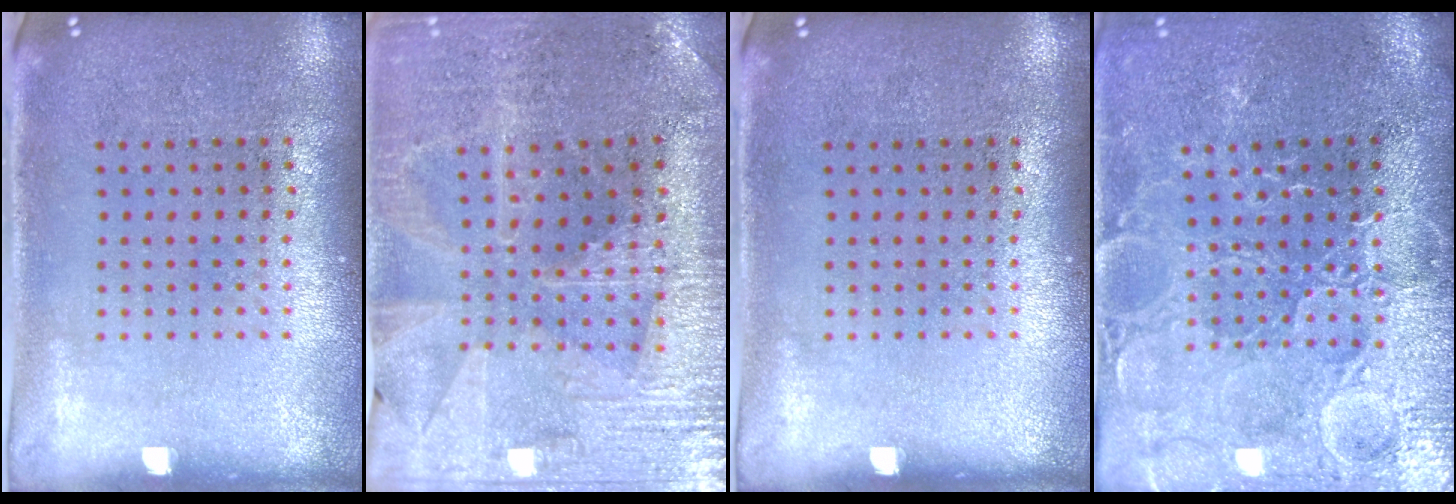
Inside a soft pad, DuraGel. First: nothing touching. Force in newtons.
{"total": 2.0, "press": 2.0, "slide": 0.3}
{"total": 0.0}
{"total": 3.7, "press": 3.6, "slide": 0.7}